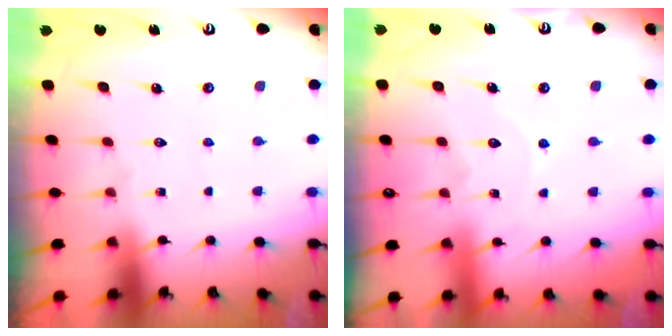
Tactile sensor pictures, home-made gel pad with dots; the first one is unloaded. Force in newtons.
{"total": 6.0, "press": 6.0, "slide": 0.7}